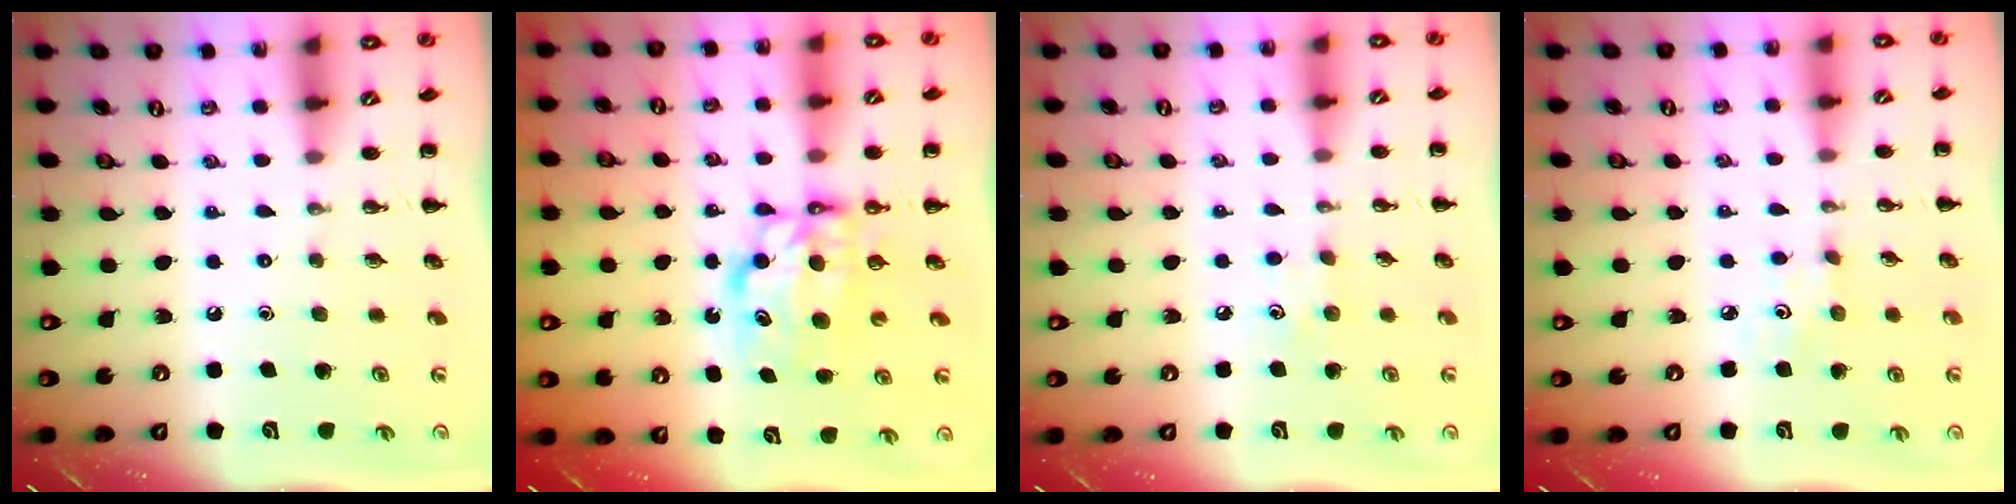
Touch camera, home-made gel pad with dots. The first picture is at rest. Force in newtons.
{"total": 7.3, "press": 7.2, "slide": 1.0}
{"total": 6.3, "press": 6.0, "slide": 2.0}
{"total": 2.8, "press": 2.7, "slide": 0.7}